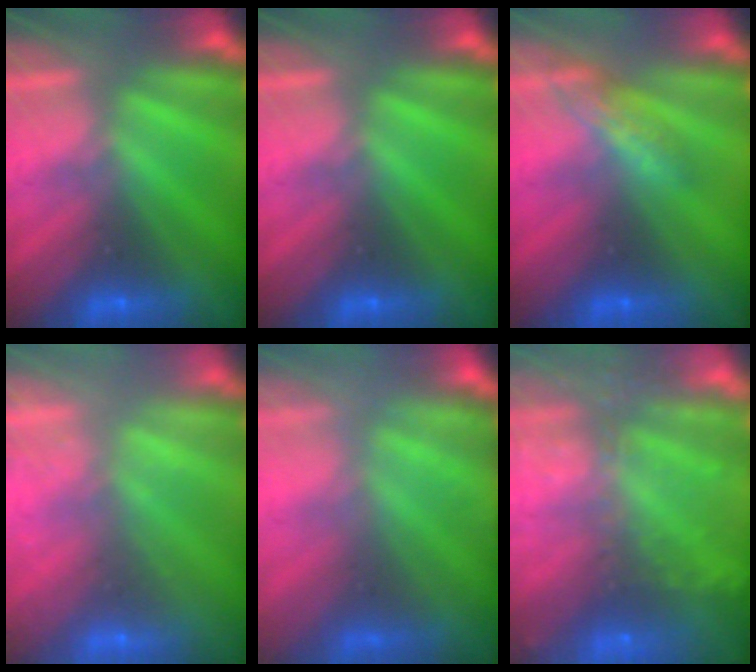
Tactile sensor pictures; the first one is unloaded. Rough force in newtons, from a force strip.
{"total": 0.0}
{"total": 2.7}
{"total": 8.9}
{"total": 2.4}
{"total": 8.8}